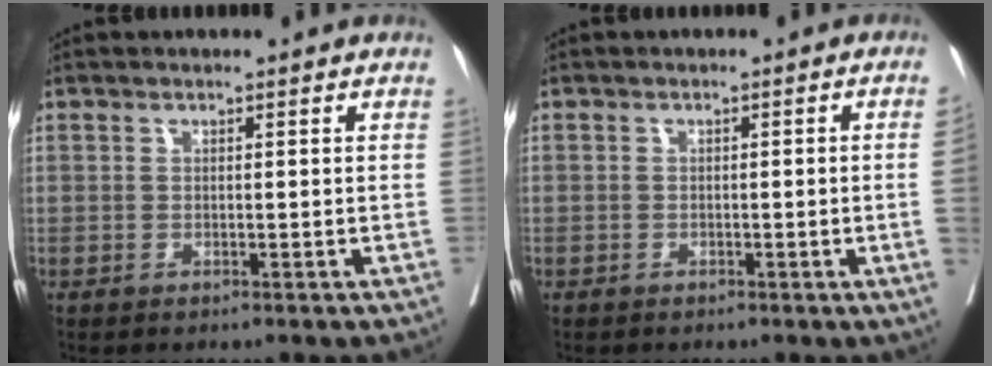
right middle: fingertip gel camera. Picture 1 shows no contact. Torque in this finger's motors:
{"motor_torque": [0.75, -0.80, -0.21, -0.21]}